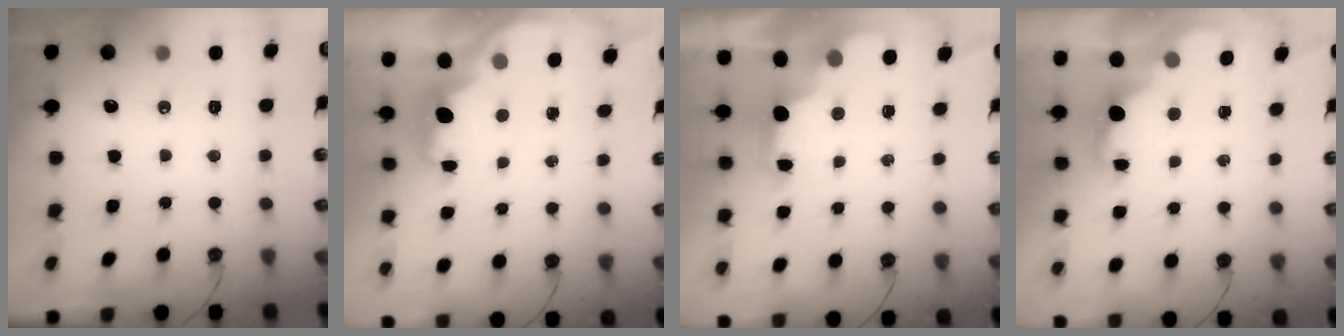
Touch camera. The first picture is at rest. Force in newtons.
{"total": 2.5, "press": 2.3, "slide": 0.8}
{"total": 2.4, "press": 2.3, "slide": 0.7}
{"total": 1.5, "press": 1.4, "slide": 0.7}